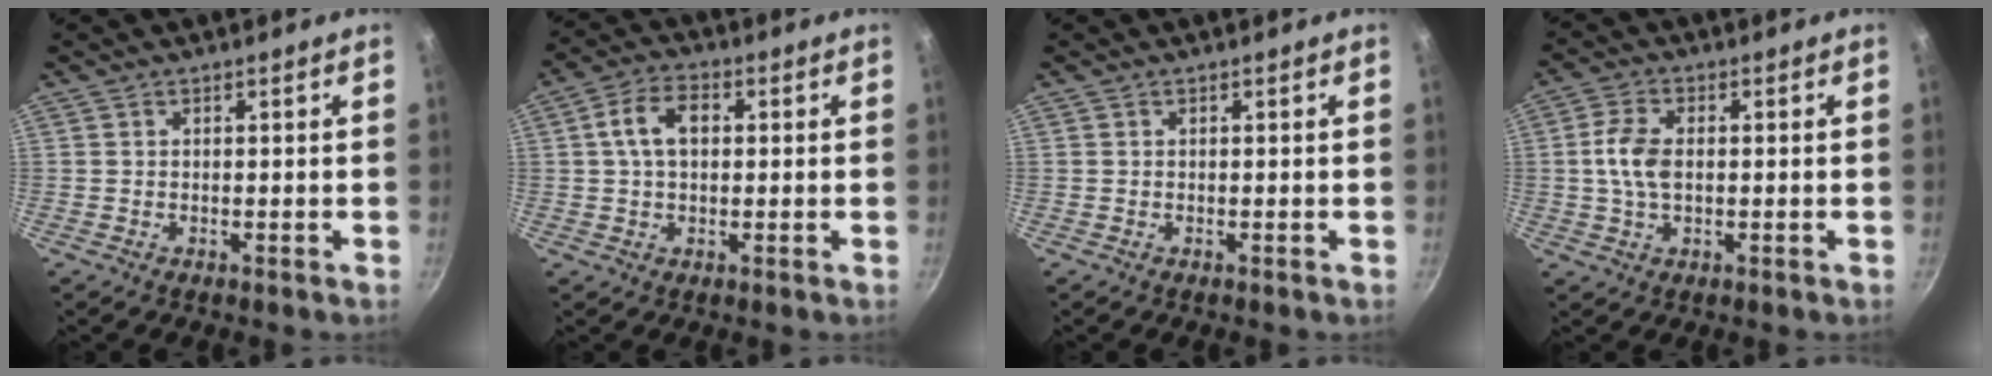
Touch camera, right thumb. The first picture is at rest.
{"total": 7.4, "force": [1.1, 4.8, 5.5], "torque": [-0.084, 0.016, 0.013]}
{"total": 0.0}
{"total": 6.4, "force": [0.1, 3.8, 5.1], "torque": [-0.102, 0.009, 0.001]}